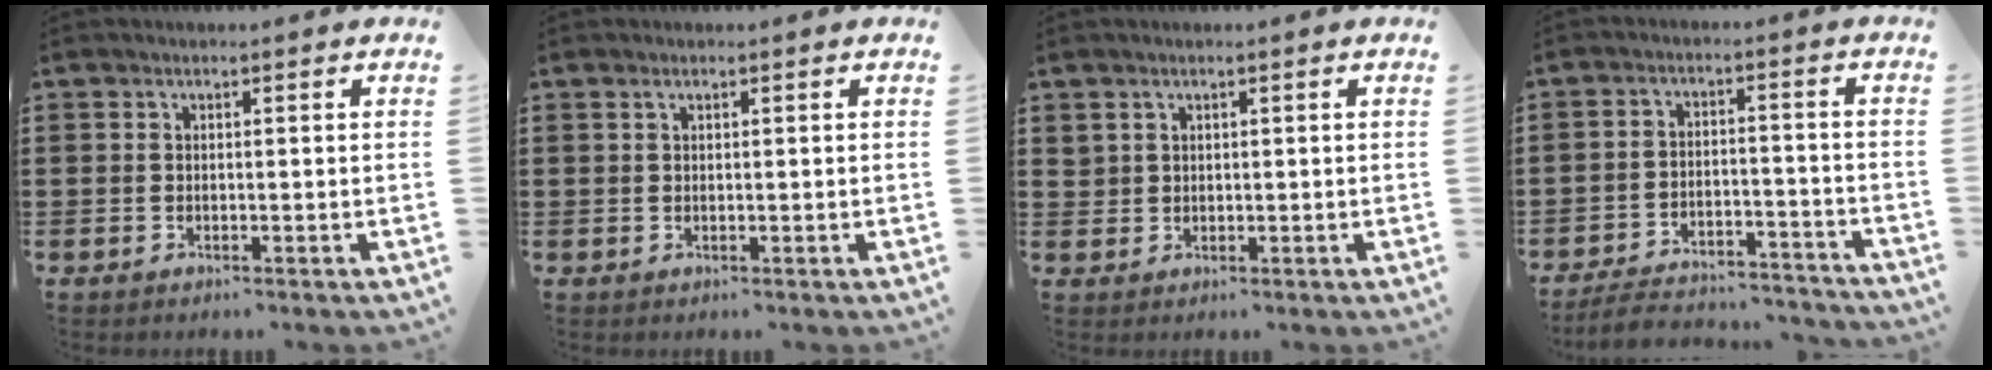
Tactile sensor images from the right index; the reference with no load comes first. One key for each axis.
{"total": 0.5, "fx": 0.3, "fy": 0.2, "fz": 0.4, "tx": -0.008, "ty": 0.001, "tz": 0.006}
{"total": 1.4, "fx": 1.0, "fy": 1.1, "fz": 0.2, "tx": -0.006, "ty": 0.004, "tz": 0.019}
{"total": 5.3, "fx": -5.1, "fy": 0.8, "fz": 1.2, "tx": -0.033, "ty": 0.004, "tz": -0.104}